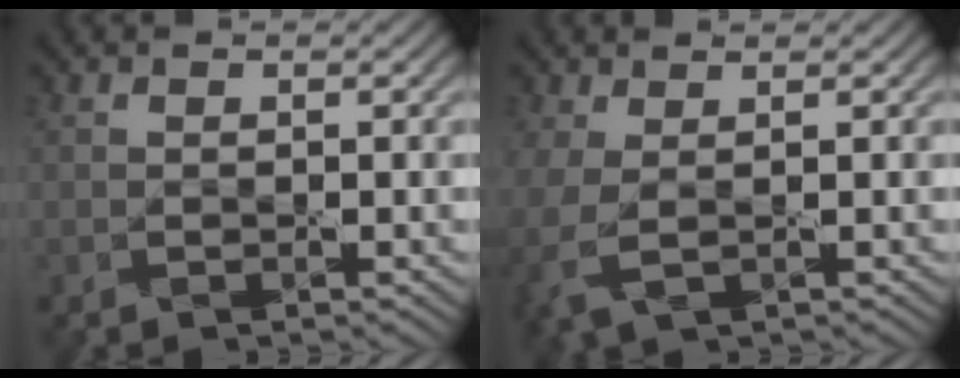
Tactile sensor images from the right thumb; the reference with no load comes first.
{"total": 3.8, "force": [-0.5, 1.8, 3.3], "torque": [-0.099, -0.005, -0.012]}